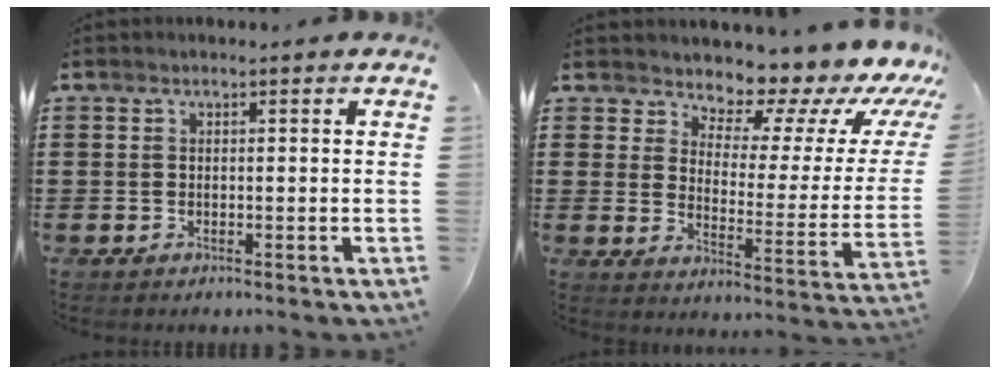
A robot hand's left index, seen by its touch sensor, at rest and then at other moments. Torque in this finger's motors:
{"motor_torque": [2.14, 0.00, 0.65, 0.01]}